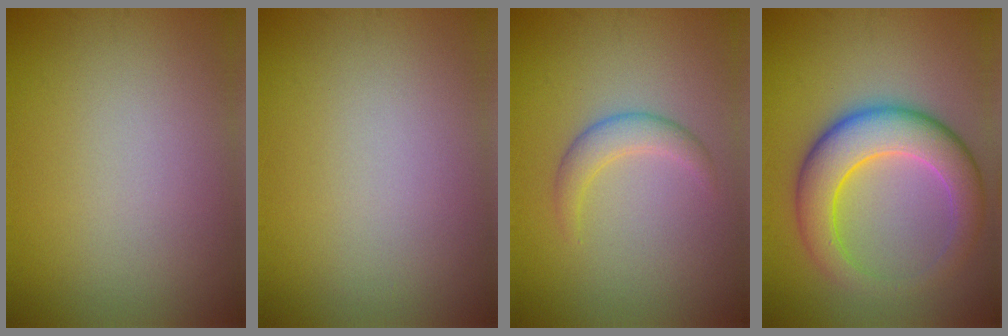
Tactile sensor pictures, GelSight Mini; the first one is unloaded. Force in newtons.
{"total": 0.0}
{"total": 2.2, "press": 2.2, "slide": 0.2}
{"total": 7.5, "press": 7.5, "slide": 0.3}